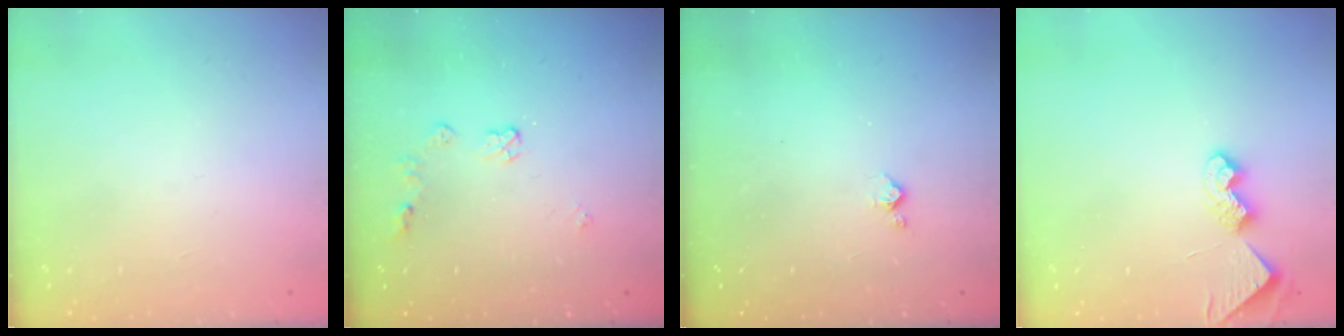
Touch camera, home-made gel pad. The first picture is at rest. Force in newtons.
{"total": 5.0, "press": 4.9, "slide": 0.2}
{"total": 2.8, "press": 2.7, "slide": 0.4}
{"total": 8.4, "press": 8.4, "slide": 0.4}